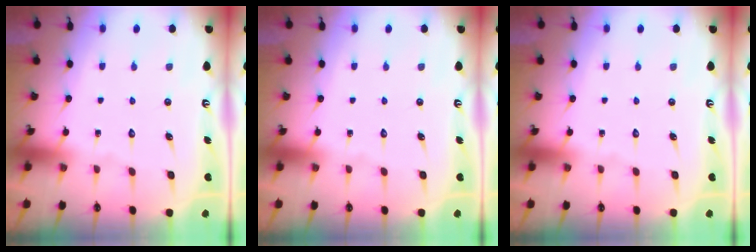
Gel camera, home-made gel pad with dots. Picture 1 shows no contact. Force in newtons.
{"total": 0.0}
{"total": 0.0}